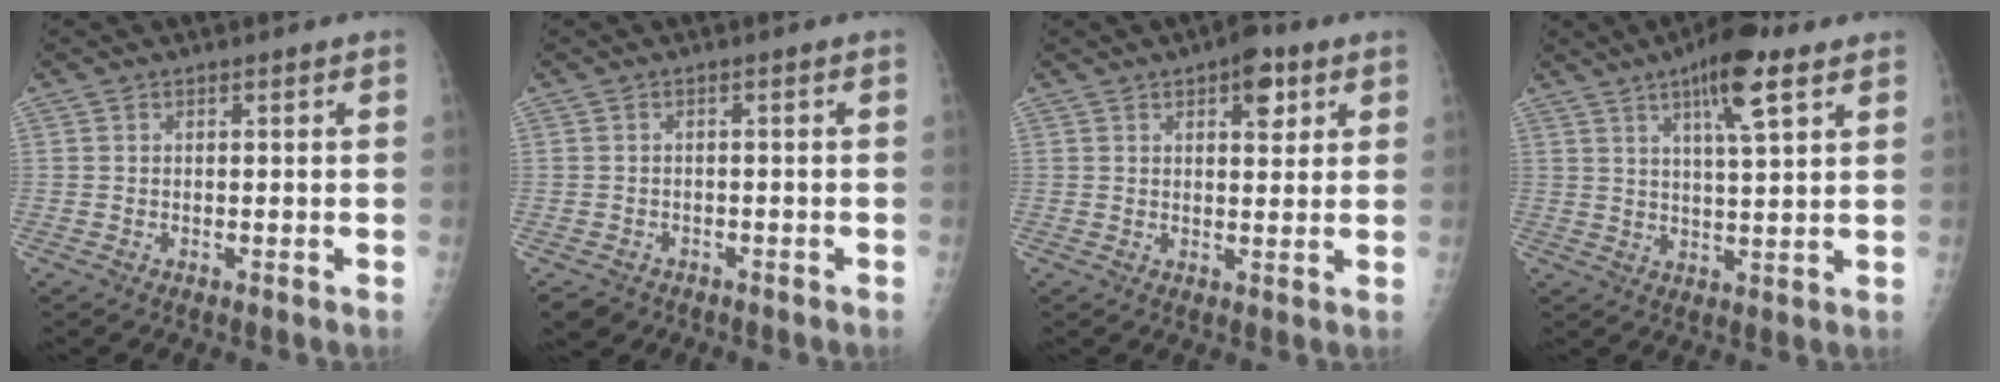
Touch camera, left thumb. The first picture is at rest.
{"total": 4.2, "force": [-3.0, 2.9, 0.6], "torque": [-0.008, 0.016, -0.040]}
{"total": 5.7, "force": [2.9, 2.7, 4.1], "torque": [-0.038, -0.009, 0.034]}
{"total": 10.2, "force": [5.6, 2.2, 8.2], "torque": [-0.128, -0.020, 0.088]}